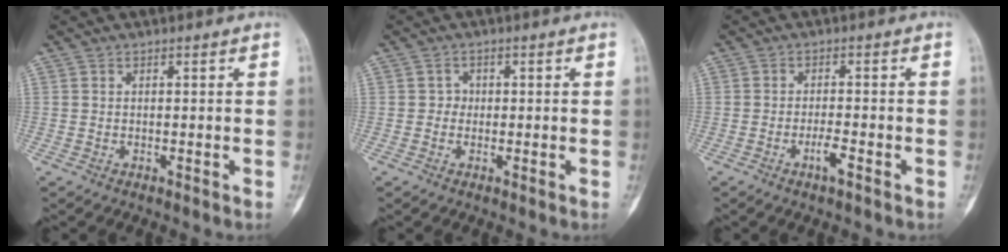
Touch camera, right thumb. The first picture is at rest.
{"total": 1.6, "force": [-0.1, 1.5, 0.5], "torque": [0.005, 0.007, -0.007]}
{"total": 2.9, "force": [-1.5, 0.5, 2.4], "torque": [-0.046, 0.006, -0.030]}